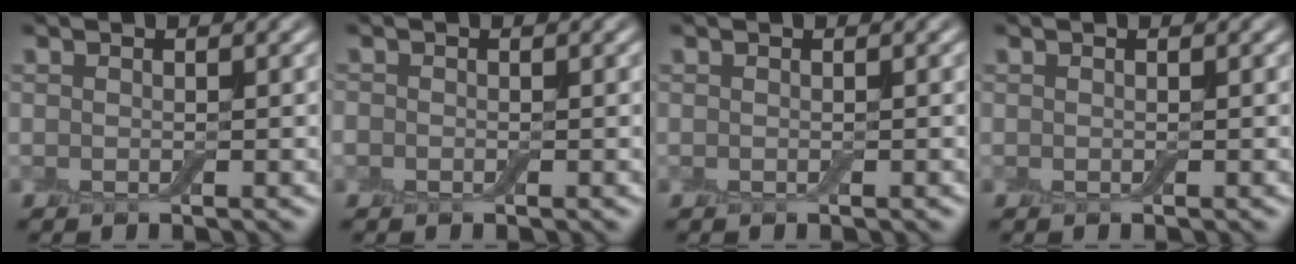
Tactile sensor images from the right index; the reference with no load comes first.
{"total": 0.7, "force": [-0.3, 0.6, 0.1], "torque": [-0.001, -0.003, -0.006]}
{"total": 0.0}
{"total": 0.0}